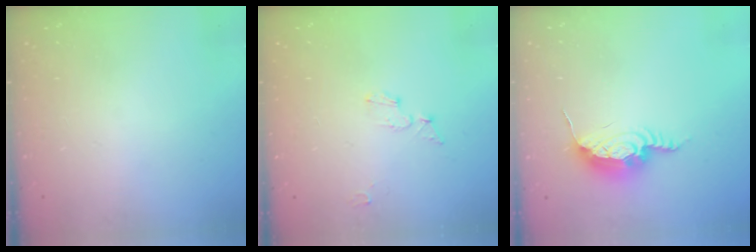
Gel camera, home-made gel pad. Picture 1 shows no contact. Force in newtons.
{"total": 4.4, "press": 4.4, "slide": 0.4}
{"total": 11.0, "press": 11.0, "slide": 1.0}